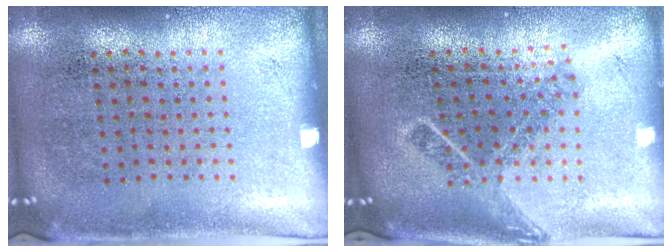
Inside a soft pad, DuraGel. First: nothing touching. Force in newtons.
{"total": 1.6, "press": 1.2, "slide": 1.1}